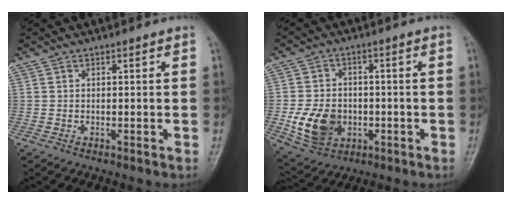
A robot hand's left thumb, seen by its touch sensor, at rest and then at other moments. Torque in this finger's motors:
{"motor_torque": [0.24, 0.63, 0.62, 0.19, 0.04]}